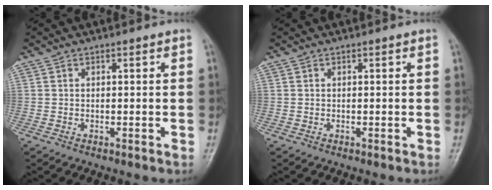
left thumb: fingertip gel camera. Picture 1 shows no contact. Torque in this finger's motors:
{"motor_torque": [0.00, 0.00, -0.05, -0.04, 0.00]}